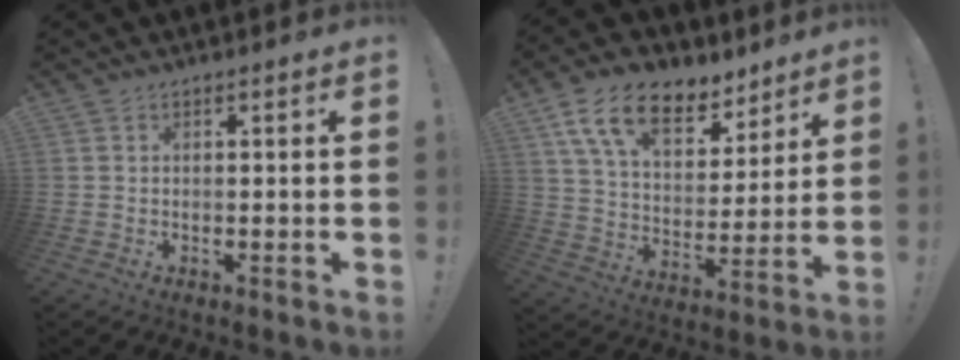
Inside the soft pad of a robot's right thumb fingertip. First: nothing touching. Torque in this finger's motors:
{"motor_torque": [-0.86, 2.03, 0.75, -0.03, 0.17]}